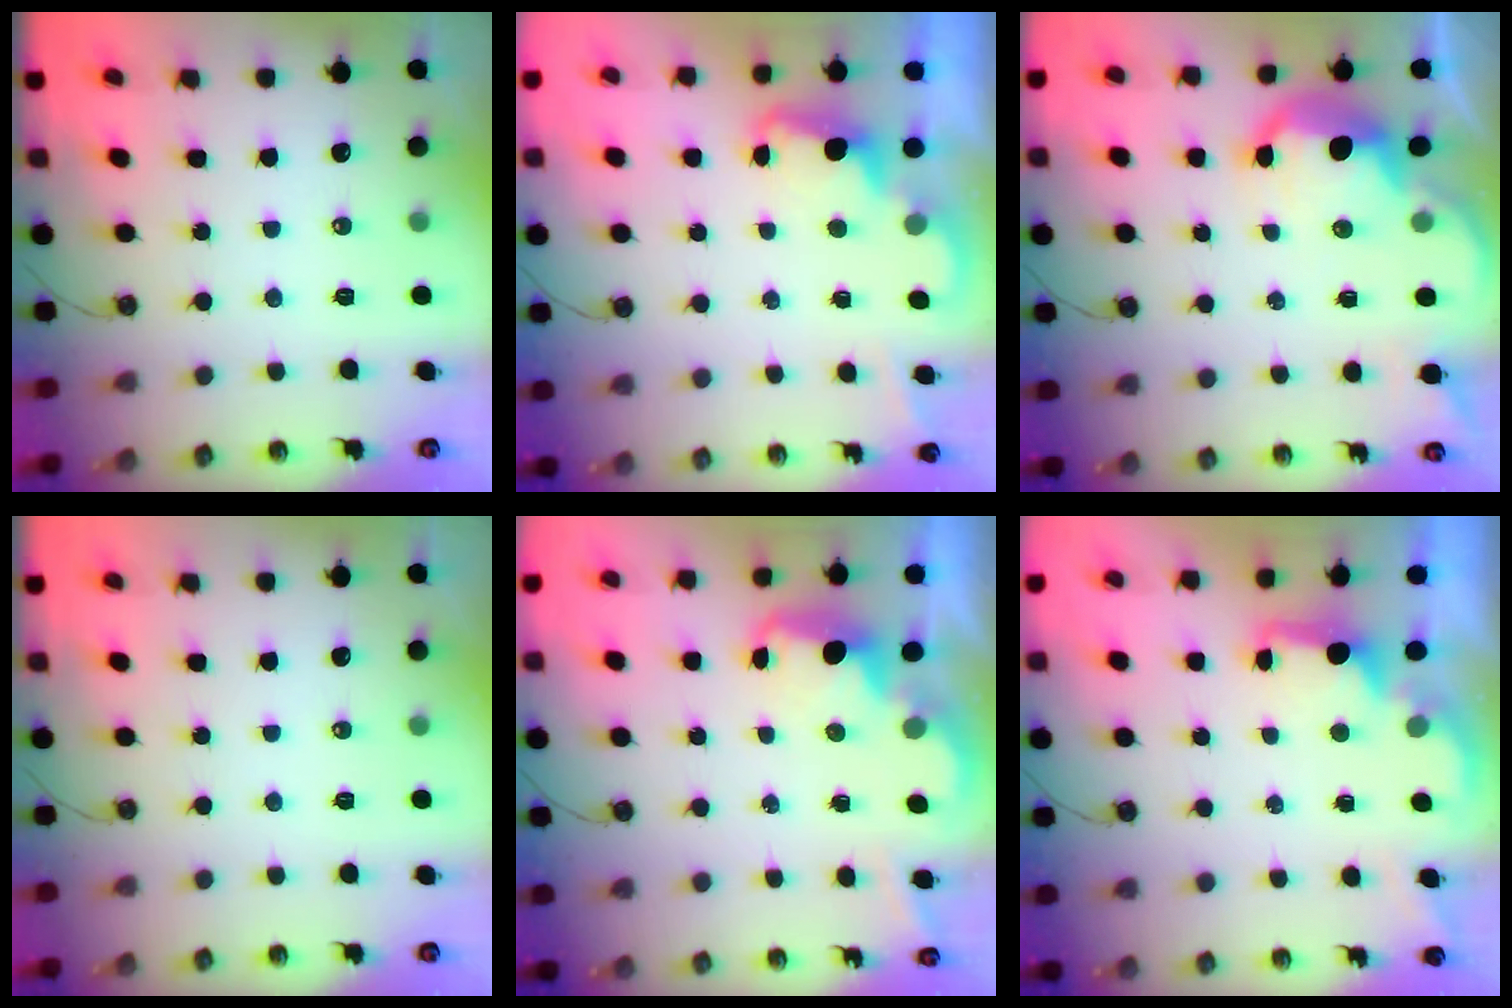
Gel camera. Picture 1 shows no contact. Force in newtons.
{"total": 2.3, "press": 2.3, "slide": 0.5}
{"total": 8.7, "press": 8.7, "slide": 0.9}
{"total": 0.0}
{"total": 2.6, "press": 2.6, "slide": 0.5}
{"total": 2.1, "press": 1.9, "slide": 0.8}